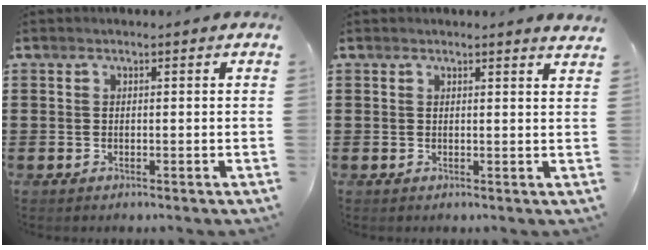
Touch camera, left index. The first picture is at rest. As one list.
[{"total": 1.4, "force": [1.3, -0.1, 0.4], "torque": [-0.004, -0.005, 0.024]}]